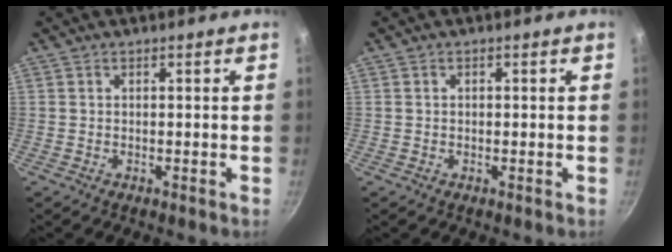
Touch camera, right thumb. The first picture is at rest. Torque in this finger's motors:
{"motor_torque": [-0.47, 0.17, 0.16, 0.43, -0.02]}